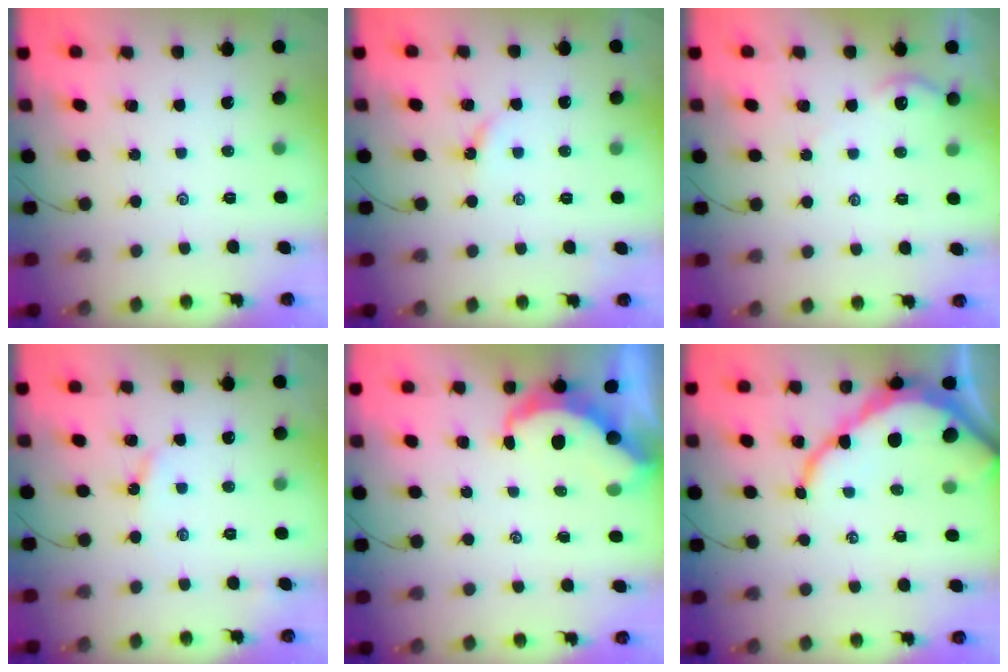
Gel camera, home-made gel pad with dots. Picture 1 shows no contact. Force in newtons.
{"total": 3.7, "press": 3.7, "slide": 0.4}
{"total": 2.8, "press": 2.8, "slide": 0.3}
{"total": 3.1, "press": 3.0, "slide": 0.4}
{"total": 6.8, "press": 6.8, "slide": 0.3}
{"total": 11.9, "press": 11.8, "slide": 1.1}